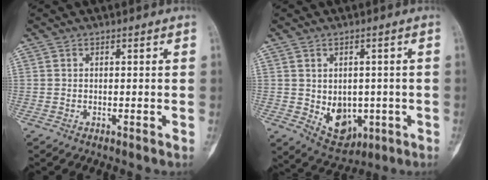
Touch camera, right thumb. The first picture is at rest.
{"total": 8.2, "force": [-1.5, 6.1, 5.3], "torque": [-0.046, -0.004, -0.002]}